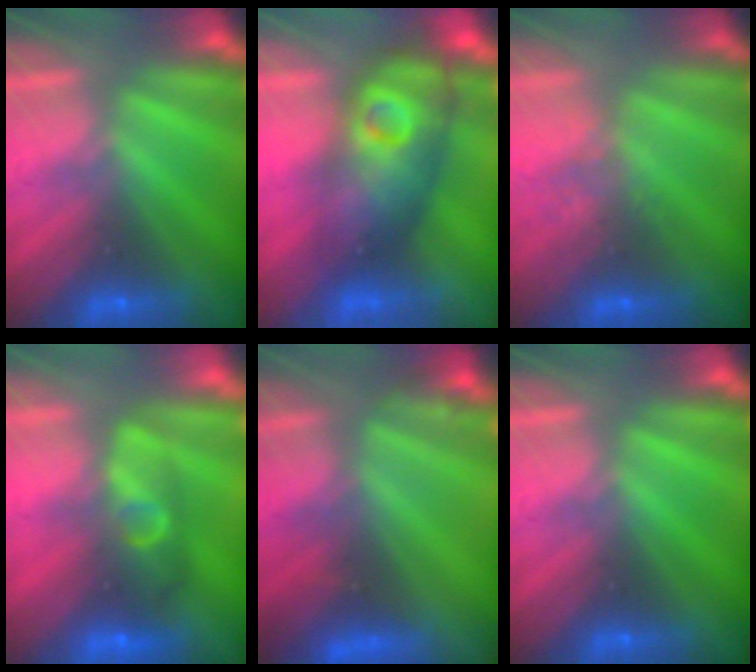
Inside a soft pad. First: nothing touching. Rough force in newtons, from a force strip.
{"total": 4.4}
{"total": 2.4}
{"total": 7.3}
{"total": 3.9}
{"total": 0.0}